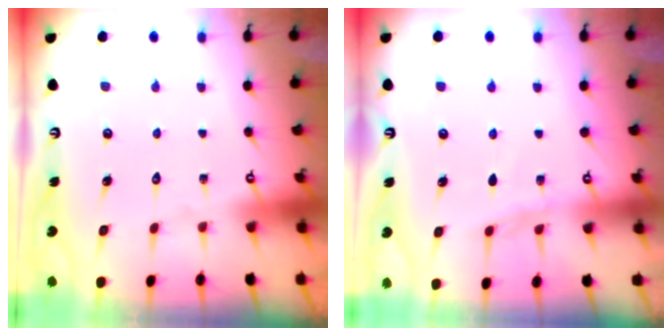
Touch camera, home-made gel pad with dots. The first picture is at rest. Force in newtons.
{"total": 4.5, "press": 4.5, "slide": 0.6}